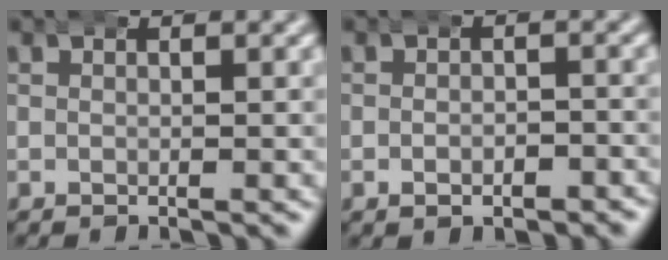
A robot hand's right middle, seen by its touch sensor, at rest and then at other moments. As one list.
[{"total": 1.9, "force": [-1.3, 1.1, 0.8], "torque": [-0.006, -0.003, -0.021]}]